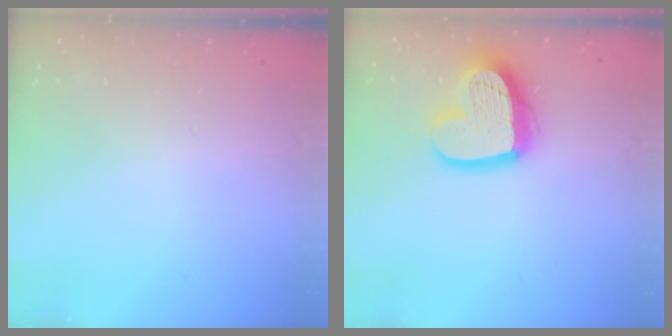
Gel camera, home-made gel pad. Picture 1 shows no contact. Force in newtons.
{"total": 17.0, "press": 17.0, "slide": 1.5}